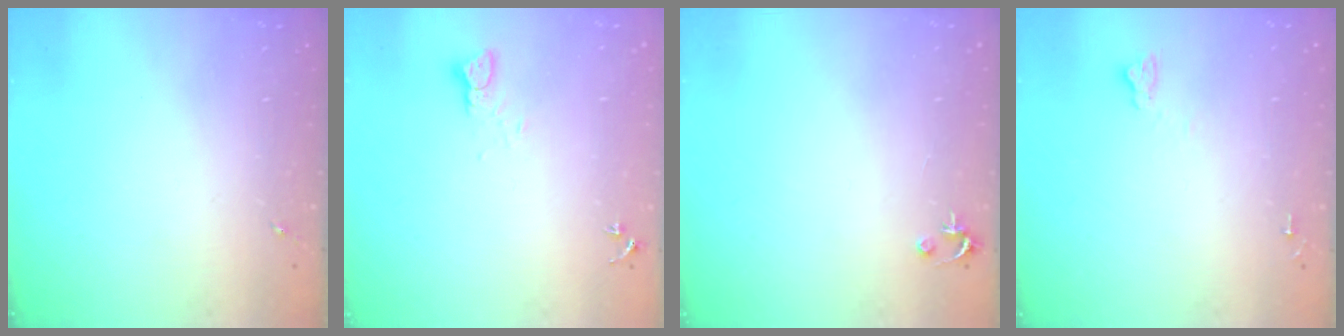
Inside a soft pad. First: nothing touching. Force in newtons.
{"total": 2.6, "press": 2.6, "slide": 0.1}
{"total": 2.5, "press": 2.5, "slide": 0.2}
{"total": 3.8, "press": 3.8, "slide": 0.3}